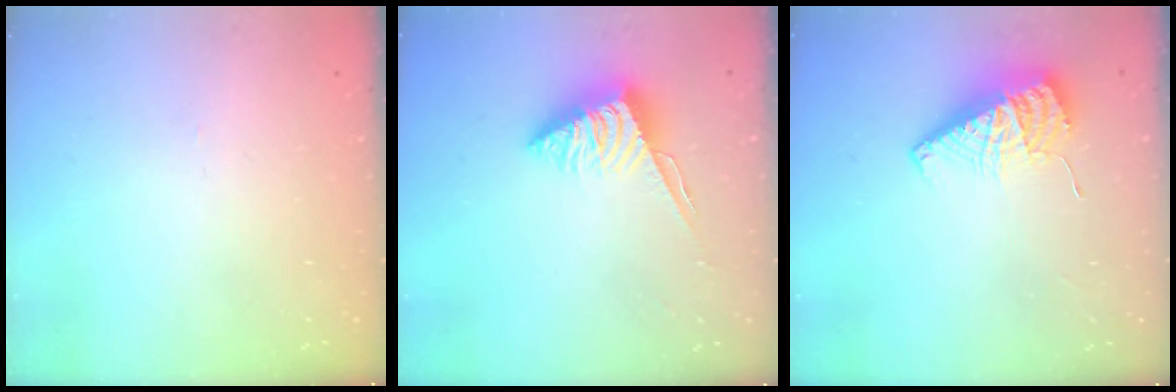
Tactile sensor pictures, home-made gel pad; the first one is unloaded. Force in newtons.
{"total": 6.6, "press": 6.5, "slide": 0.4}
{"total": 10.8, "press": 10.7, "slide": 1.0}